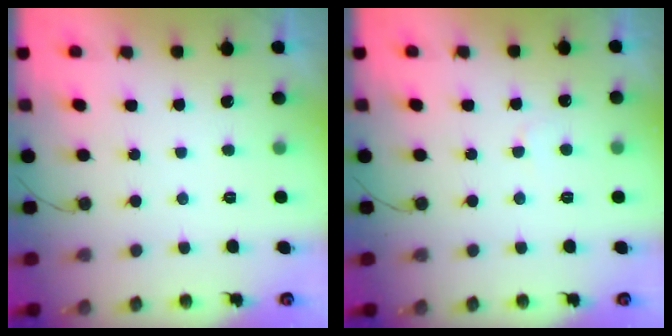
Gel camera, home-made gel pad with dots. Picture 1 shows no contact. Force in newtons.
{"total": 2.2, "press": 2.2, "slide": 0.2}